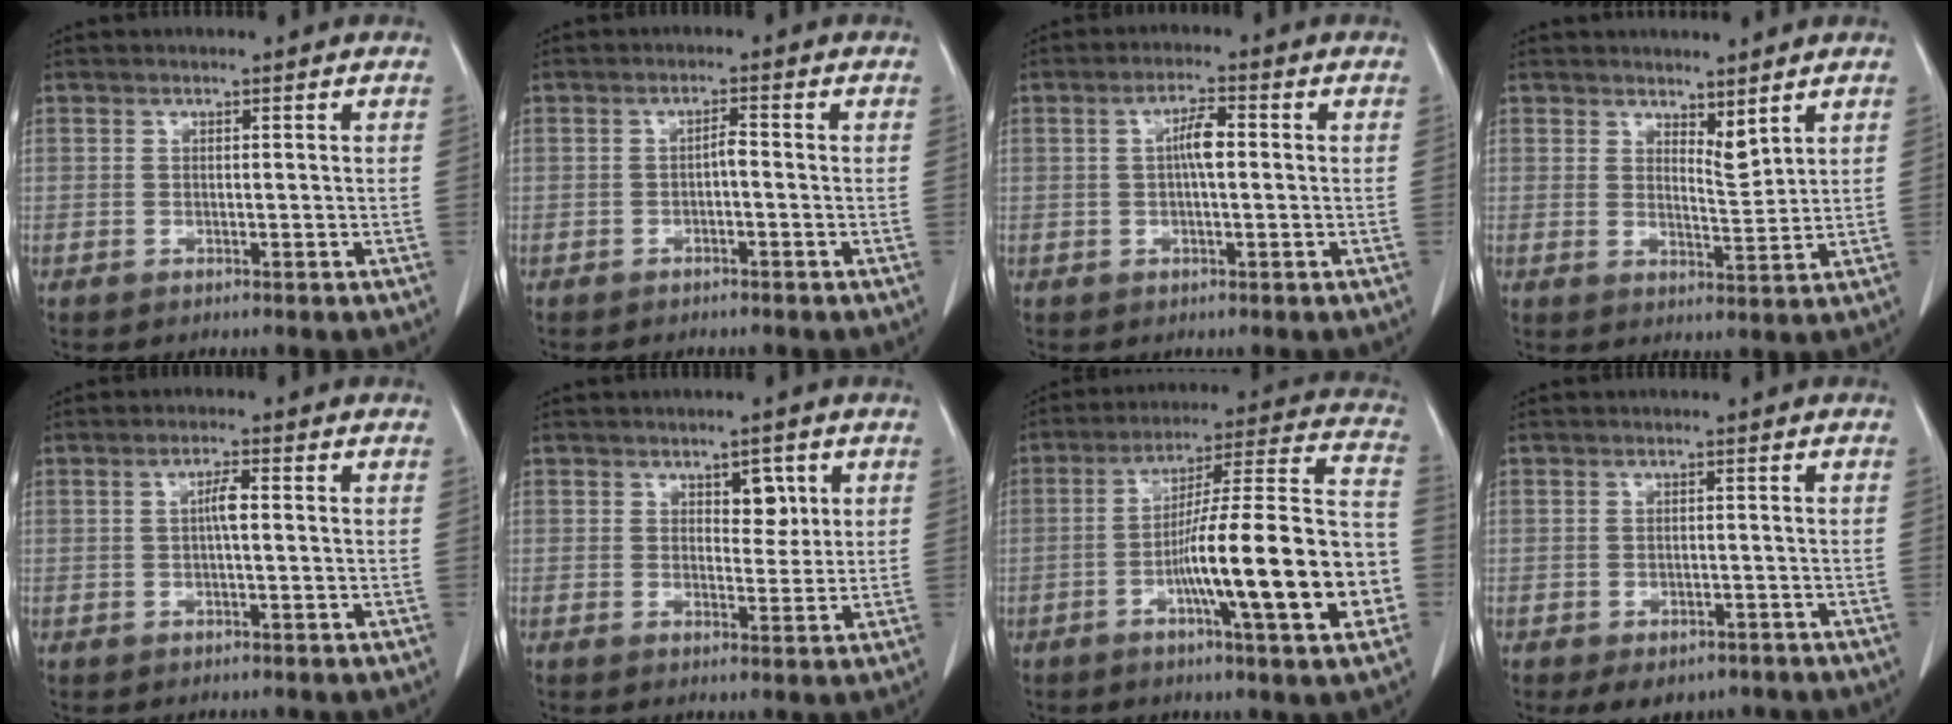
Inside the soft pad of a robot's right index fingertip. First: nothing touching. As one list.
[{"total": 1.4, "force": [-0.3, 0.3, 1.3], "torque": [-0.018, 0.005, -0.004]}, {"total": 3.8, "force": [0.3, 0.8, 3.7], "torque": [-0.069, 0.008, 0.004]}, {"total": 3.5, "force": [2.8, 0.9, 1.9], "torque": [-0.034, -0.015, 0.054]}, {"total": 2.4, "force": [0.1, 0.3, 2.4], "torque": [-0.046, 0.003, 0.002]}, {"total": 3.7, "force": [1.7, 2.1, 2.6], "torque": [-0.028, 0.002, 0.027]}, {"total": 21.3, "force": [-5.9, 1.5, 20.4], "torque": [-0.262, 0.016, -0.086]}, {"total": 7.1, "force": [-5.2, 3.9, 2.9], "torque": [-0.031, 0.001, -0.067]}]